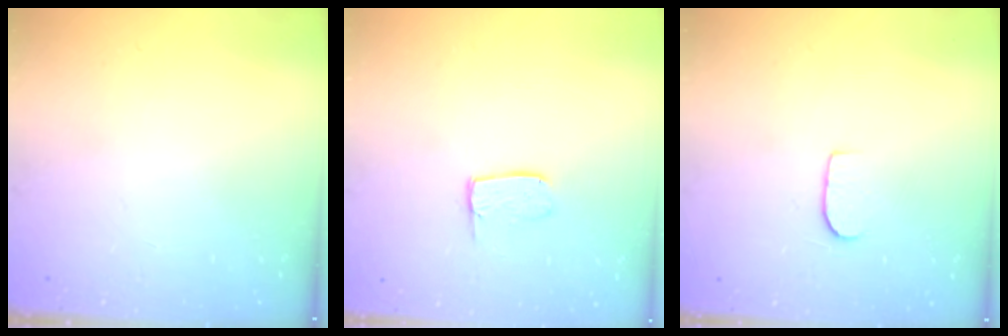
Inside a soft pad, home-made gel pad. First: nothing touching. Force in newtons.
{"total": 6.7, "press": 6.7, "slide": 0.5}
{"total": 5.5, "press": 5.5, "slide": 0.6}